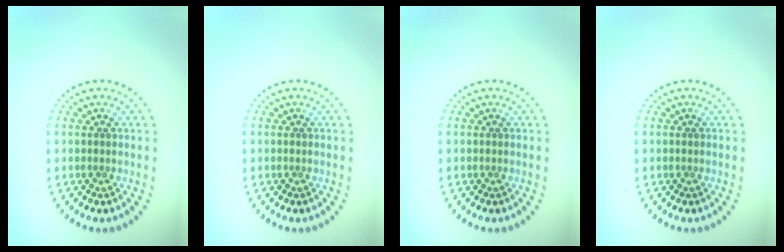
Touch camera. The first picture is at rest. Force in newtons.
{"total": 0.0}
{"total": 0.0}
{"total": 0.0}